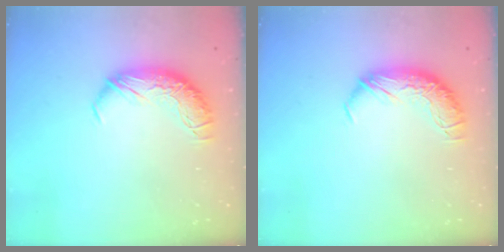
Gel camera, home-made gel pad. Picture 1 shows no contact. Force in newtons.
{"total": 0.0}